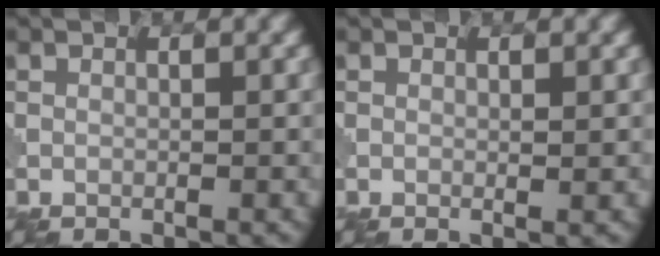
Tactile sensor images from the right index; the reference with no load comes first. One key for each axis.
{"total": 0.5, "fx": 0.1, "fy": 0.0, "fz": 0.5, "tx": -0.007, "ty": -0.002, "tz": -0.001}